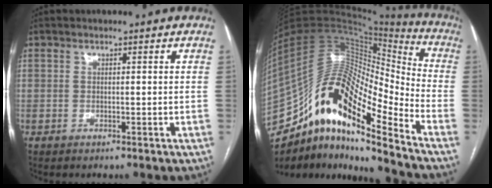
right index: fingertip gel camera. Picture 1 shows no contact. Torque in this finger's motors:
{"motor_torque": [1.01, -1.13, 1.05, 0.21]}